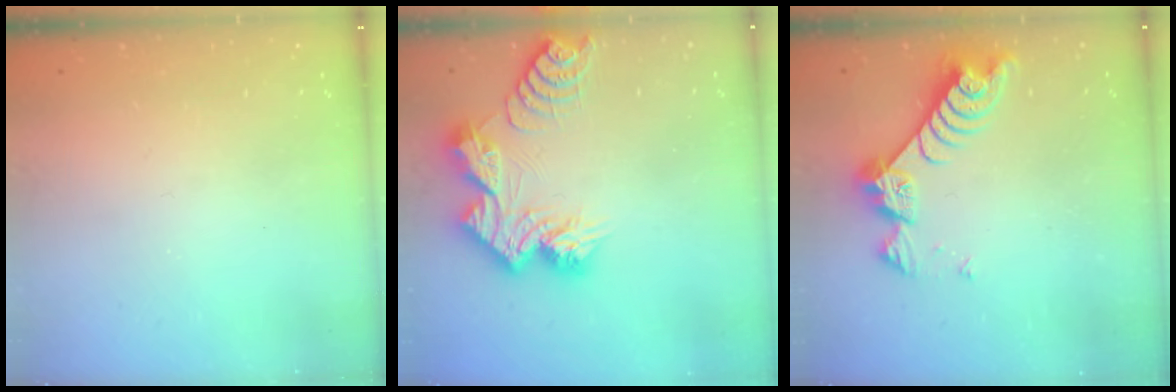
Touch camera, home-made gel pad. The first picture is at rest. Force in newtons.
{"total": 13.3, "press": 13.3, "slide": 1.3}
{"total": 7.4, "press": 7.3, "slide": 0.9}